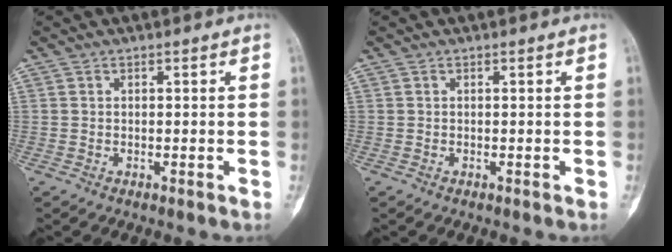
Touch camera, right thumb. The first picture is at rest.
{"total": 0.0}